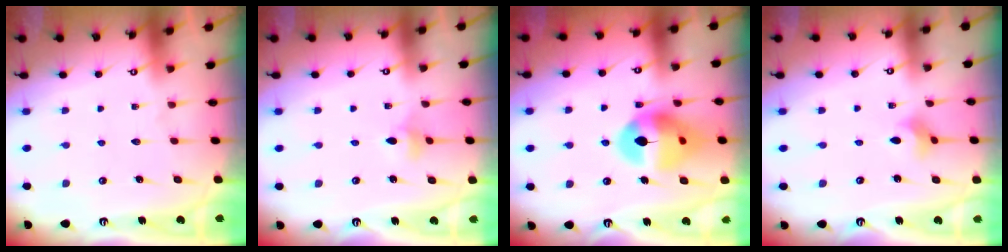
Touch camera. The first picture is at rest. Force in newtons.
{"total": 3.7, "press": 3.7, "slide": 0.7}
{"total": 14.0, "press": 13.9, "slide": 1.3}
{"total": 2.7, "press": 2.6, "slide": 0.5}